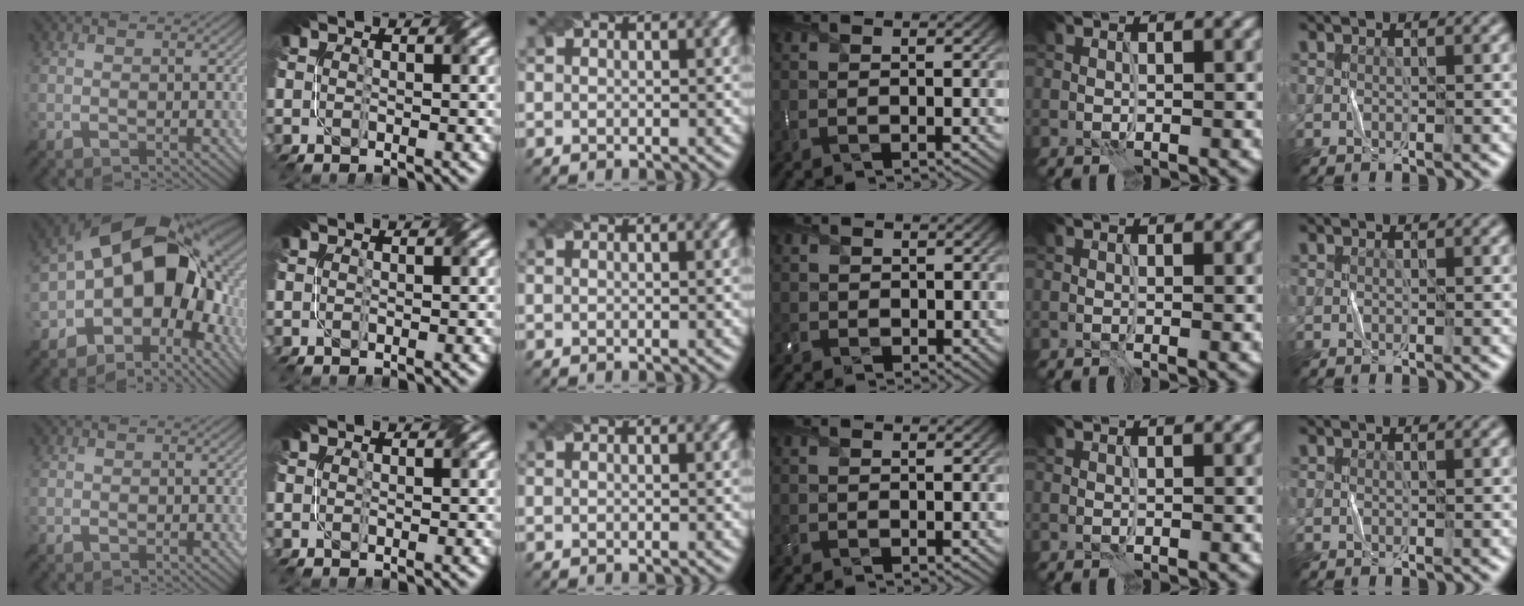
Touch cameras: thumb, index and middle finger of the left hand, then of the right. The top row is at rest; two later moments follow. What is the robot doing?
{"motion": "fold", "object": "bubble wrap"}